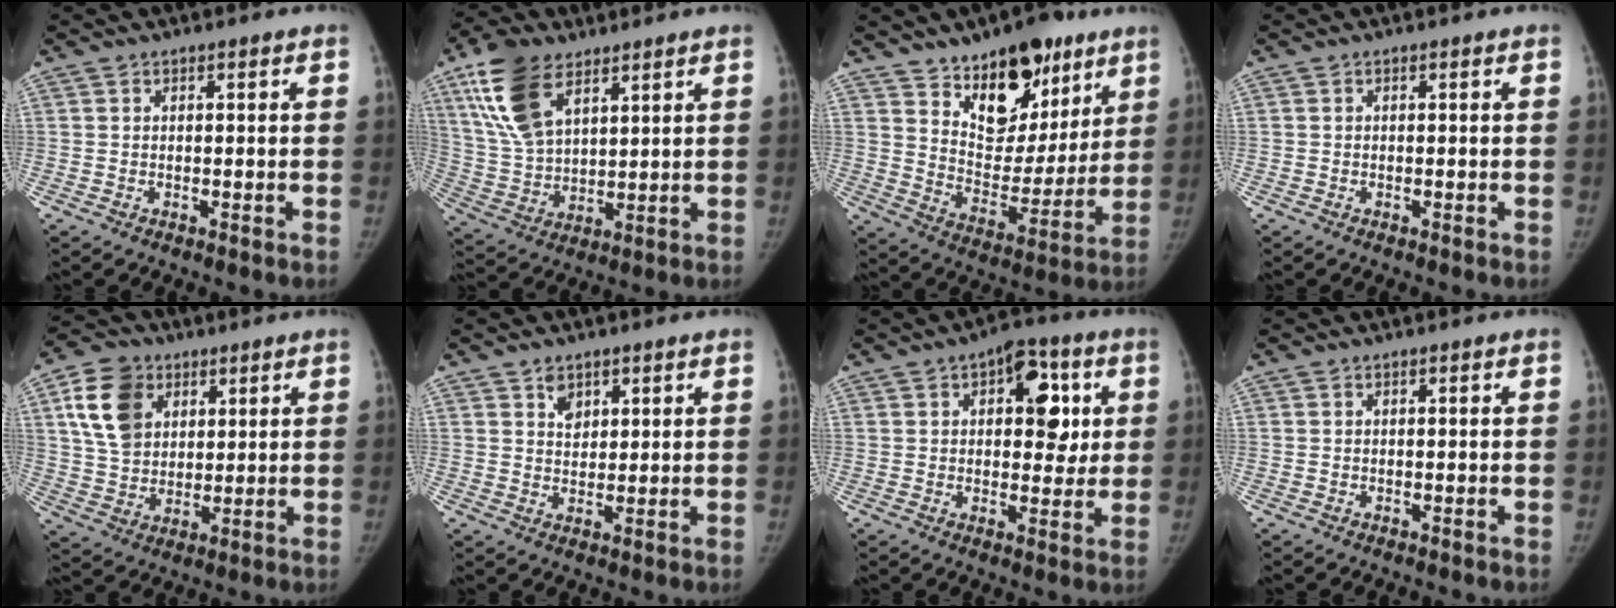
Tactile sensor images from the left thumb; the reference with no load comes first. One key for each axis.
{"total": 14.6, "fx": 8.0, "fy": 7.6, "fz": 9.5, "tx": -0.172, "ty": -0.021, "tz": 0.160}
{"total": 18.4, "fx": 11.6, "fy": 10.0, "fz": 10.2, "tx": -0.088, "ty": -0.077, "tz": 0.191}
{"total": 0.0}
{"total": 12.3, "fx": 4.9, "fy": 9.2, "fz": 6.6, "tx": -0.095, "ty": -0.009, "tz": 0.093}
{"total": 3.6, "fx": 2.2, "fy": 2.5, "fz": 1.5, "tx": -0.004, "ty": -0.016, "tz": 0.040}
{"total": 11.8, "fx": 3.4, "fy": 6.7, "fz": 9.0, "tx": -0.069, "ty": 0.000, "tz": 0.040}
{"total": 0.0}